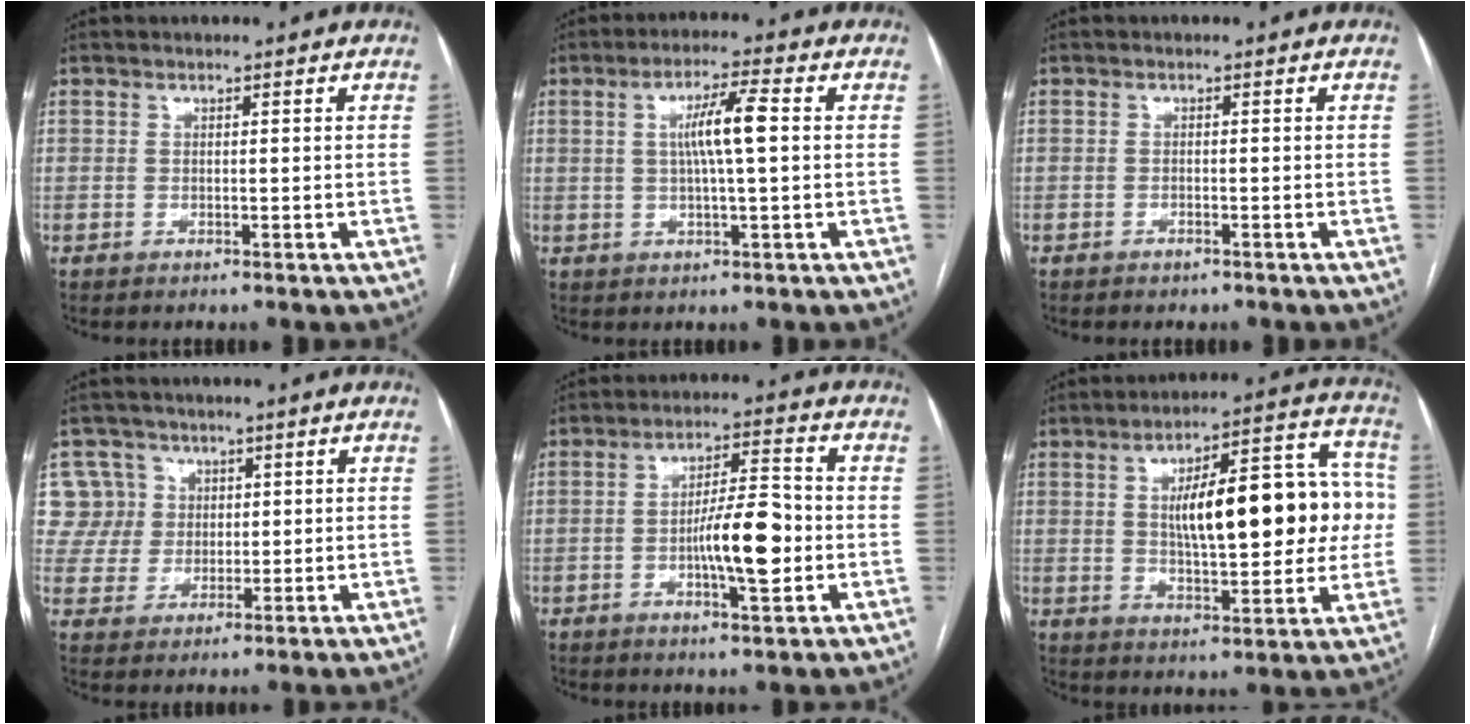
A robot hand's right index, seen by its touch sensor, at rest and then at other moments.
{"total": 6.5, "force": [0.8, 0.1, 6.4], "torque": [-0.116, 0.005, 0.014]}
{"total": 0.8, "force": [-0.7, 0.3, 0.3], "torque": [-0.011, -0.001, -0.008]}
{"total": 7.1, "force": [2.3, 6.8, -0.1], "torque": [0.010, 0.019, 0.052]}
{"total": 9.7, "force": [-1.8, 2.0, 9.3], "torque": [-0.157, 0.008, -0.029]}
{"total": 18.9, "force": [1.9, 6.1, 17.8], "torque": [-0.249, 0.042, 0.035]}